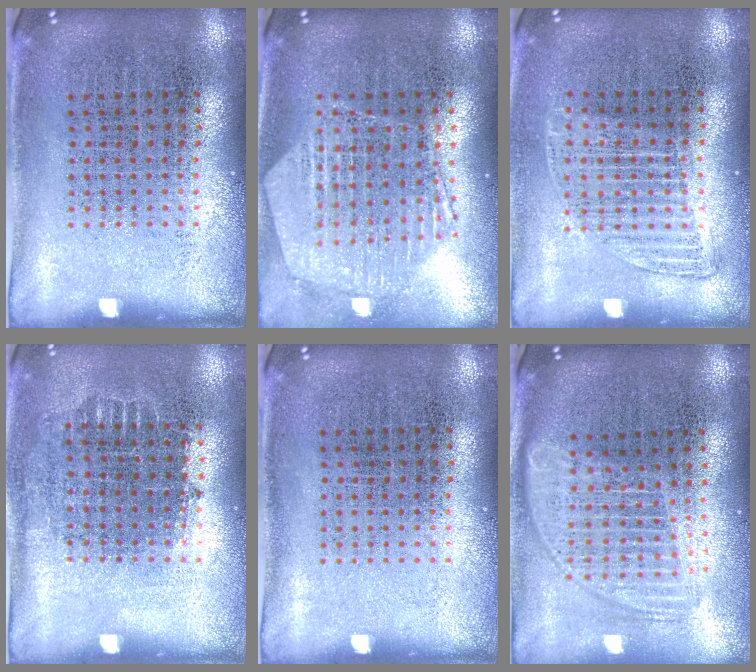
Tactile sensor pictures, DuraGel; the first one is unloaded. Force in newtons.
{"total": 1.3, "press": 1.2, "slide": 0.3}
{"total": 1.2, "press": 1.0, "slide": 0.6}
{"total": 0.7, "press": 0.7, "slide": 0.2}
{"total": 0.0}
{"total": 1.8, "press": 1.5, "slide": 1.0}